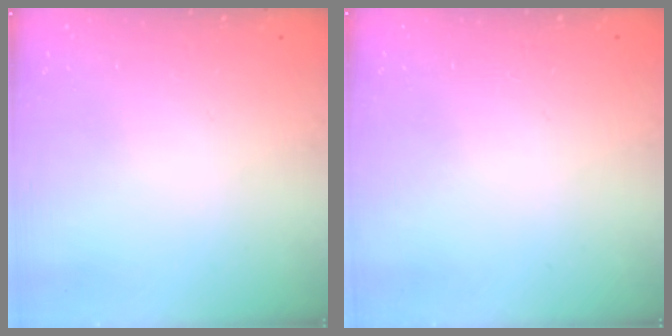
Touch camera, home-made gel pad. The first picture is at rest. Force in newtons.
{"total": 0.0}